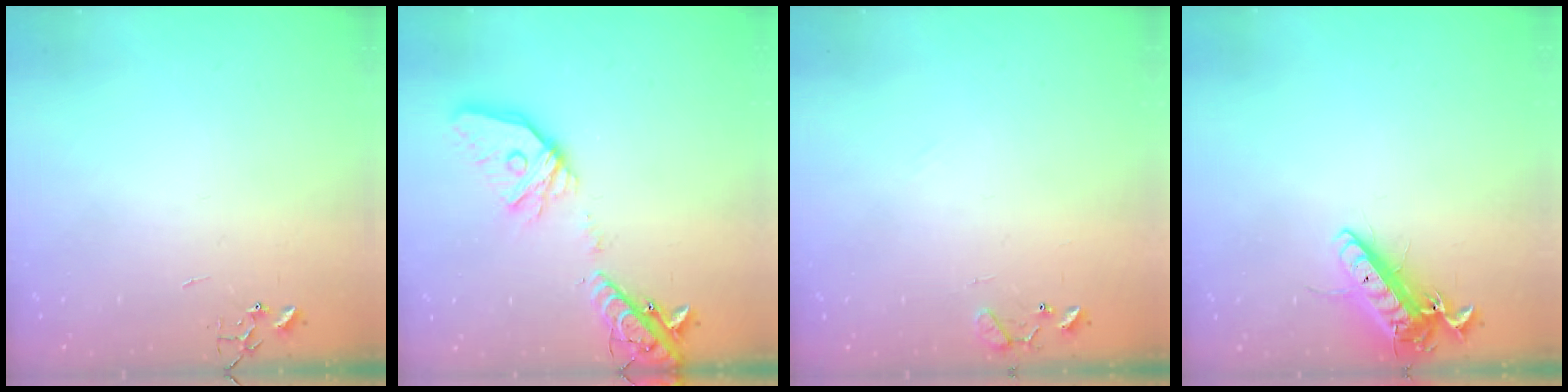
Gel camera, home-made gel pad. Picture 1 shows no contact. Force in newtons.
{"total": 20.2, "press": 20.0, "slide": 3.0}
{"total": 8.4, "press": 8.4, "slide": 0.7}
{"total": 14.0, "press": 13.9, "slide": 2.0}